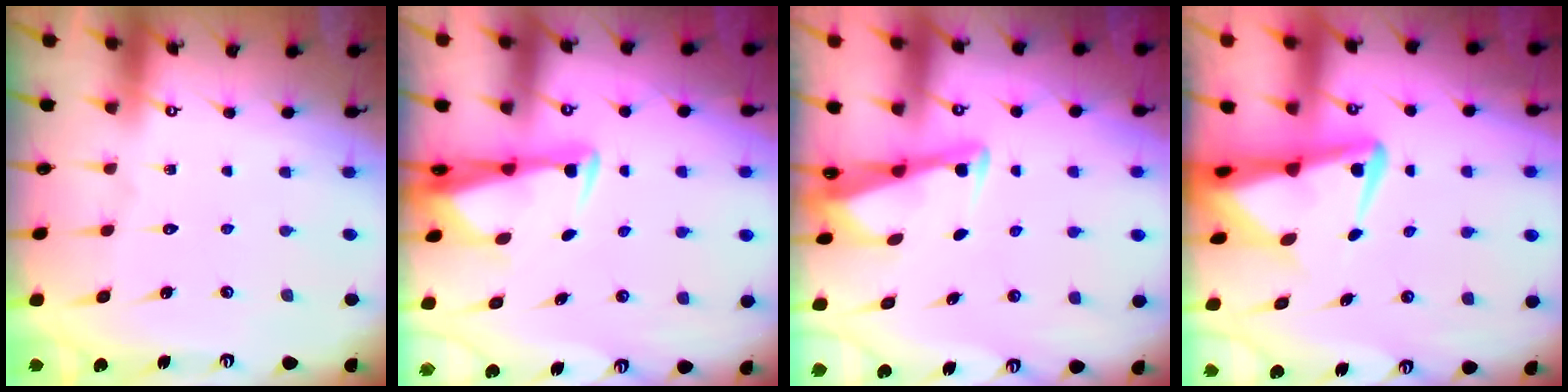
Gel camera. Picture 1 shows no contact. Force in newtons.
{"total": 3.0, "press": 2.9, "slide": 0.9}
{"total": 2.8, "press": 2.7, "slide": 0.4}
{"total": 5.1, "press": 5.0, "slide": 0.8}